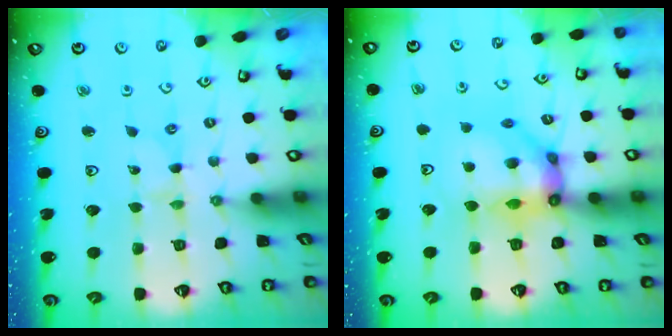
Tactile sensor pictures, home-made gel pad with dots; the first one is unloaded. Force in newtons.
{"total": 13.0, "press": 12.9, "slide": 1.4}